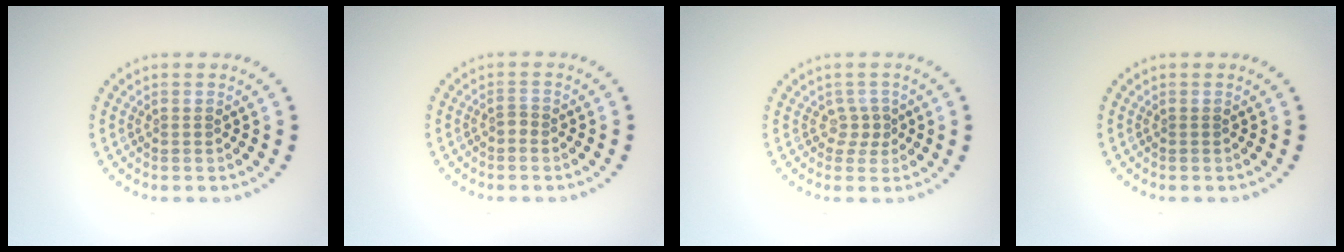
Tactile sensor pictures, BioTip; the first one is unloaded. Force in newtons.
{"total": 0.9, "press": 0.6, "slide": 0.7}
{"total": 1.3, "press": 0.9, "slide": 0.9}
{"total": 0.0}